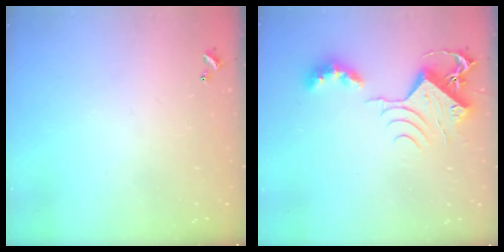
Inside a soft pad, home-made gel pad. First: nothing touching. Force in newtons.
{"total": 9.5, "press": 9.3, "slide": 1.6}